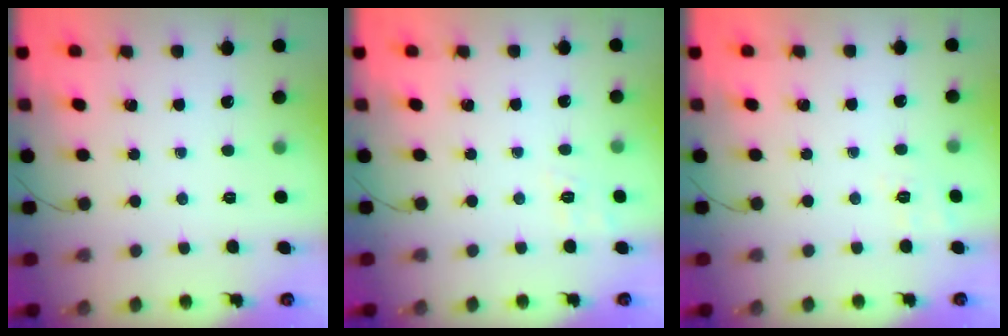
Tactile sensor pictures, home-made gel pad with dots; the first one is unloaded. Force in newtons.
{"total": 6.2, "press": 5.9, "slide": 2.1}
{"total": 2.5, "press": 1.3, "slide": 2.2}